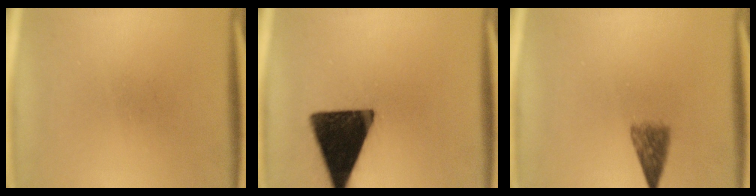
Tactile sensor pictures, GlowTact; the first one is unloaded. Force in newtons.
{"total": 17.1}
{"total": 3.5}